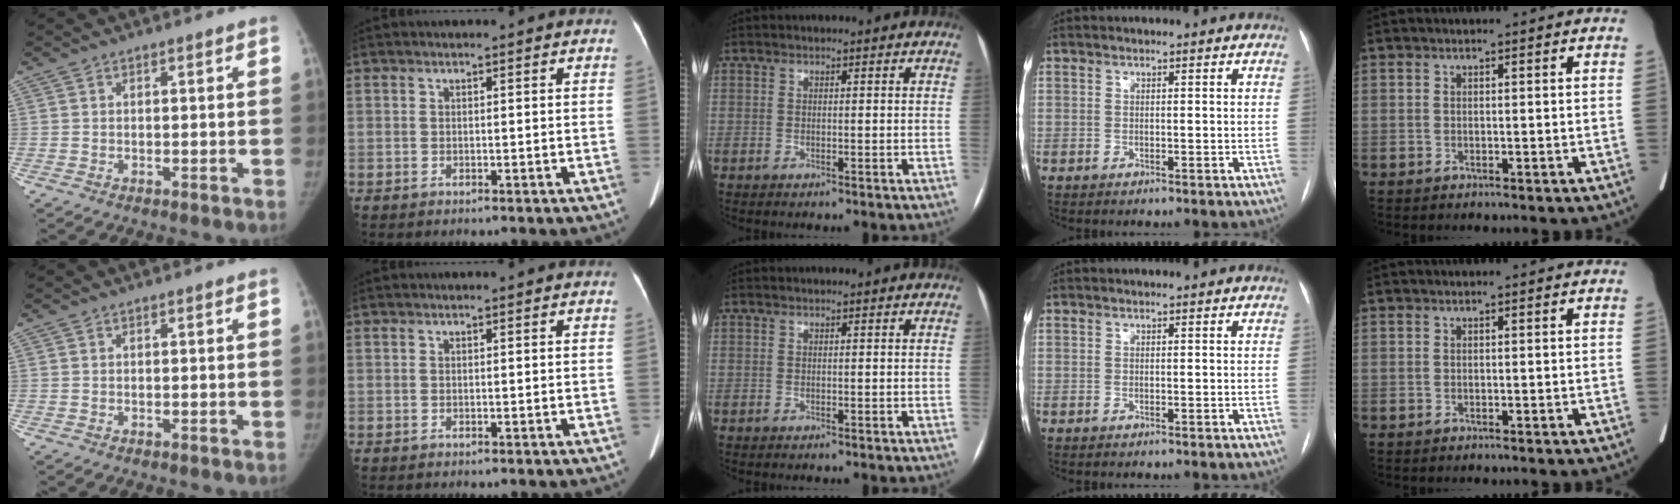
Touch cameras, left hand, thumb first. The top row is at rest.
{}